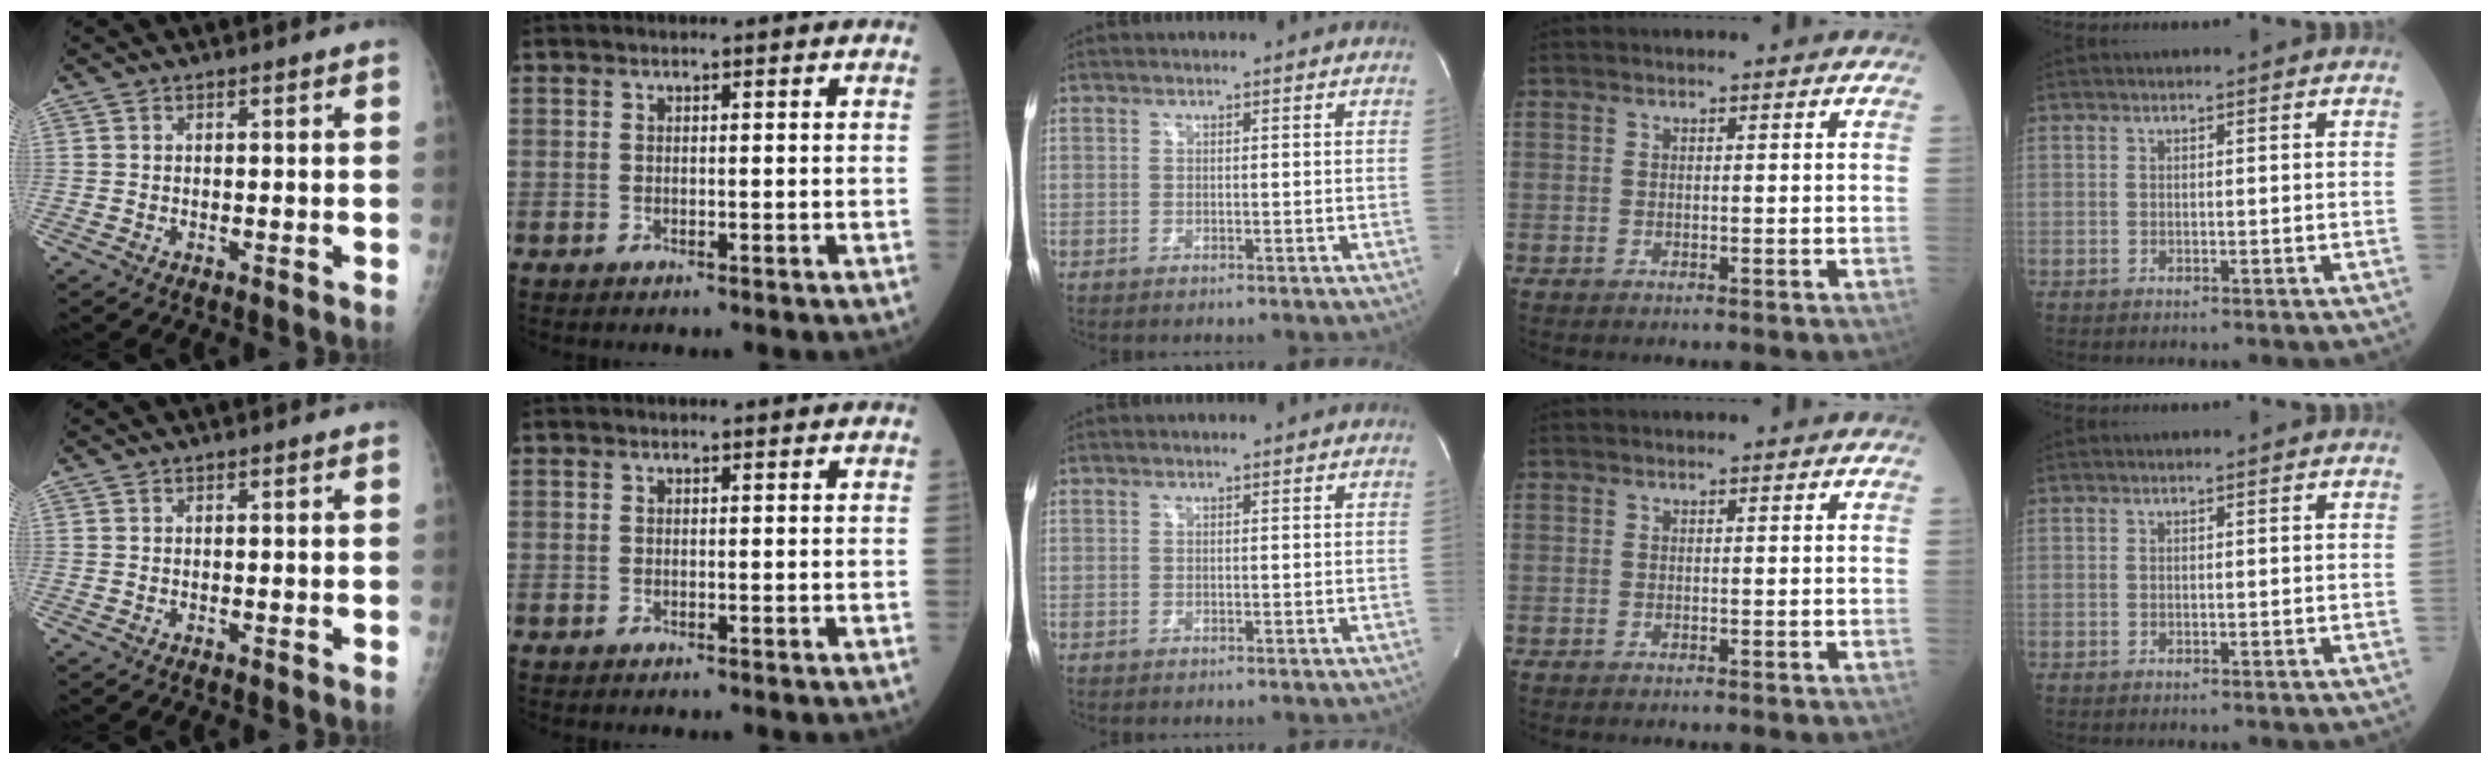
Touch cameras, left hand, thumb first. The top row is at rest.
{}